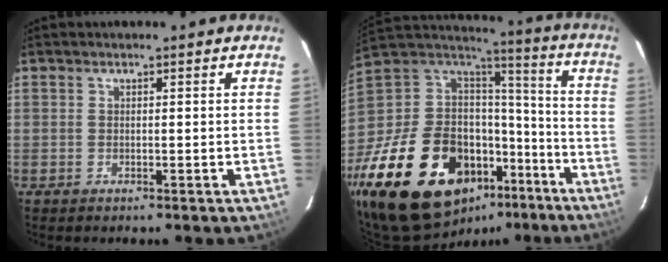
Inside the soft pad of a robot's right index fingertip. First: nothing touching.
{"total": 32.3, "force": [-17.7, 18.0, 20.2], "torque": [-0.401, 0.005, -0.274]}